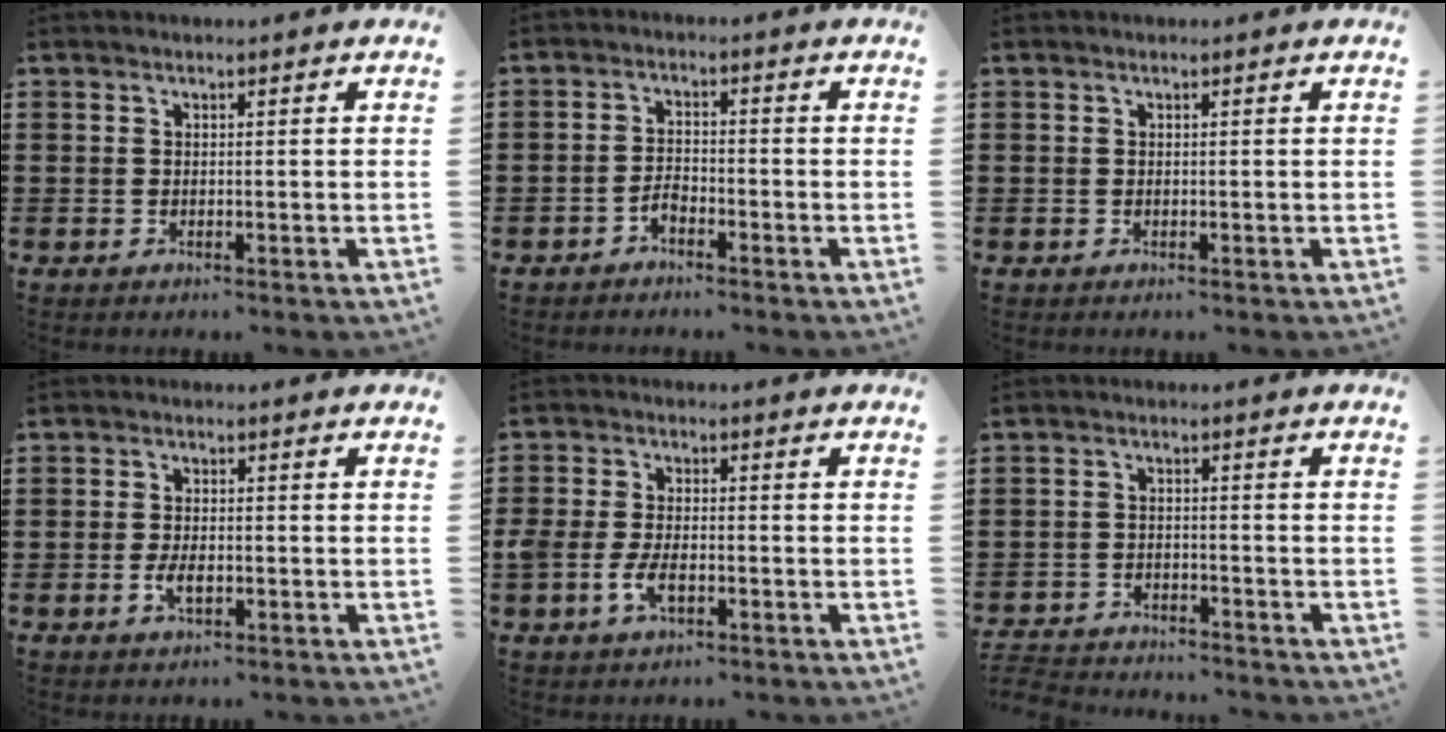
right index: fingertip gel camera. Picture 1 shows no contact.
{"total": 2.1, "force": [-1.7, 0.9, 0.6], "torque": [-0.017, 0.005, -0.036]}
{"total": 0.0}
{"total": 3.0, "force": [-0.8, 1.5, 2.4], "torque": [-0.052, -0.002, -0.015]}
{"total": 4.8, "force": [-1.5, 2.7, 3.6], "torque": [-0.093, -0.003, -0.033]}
{"total": 3.2, "force": [-3.1, 0.2, -0.2], "torque": [-0.013, -0.007, -0.070]}